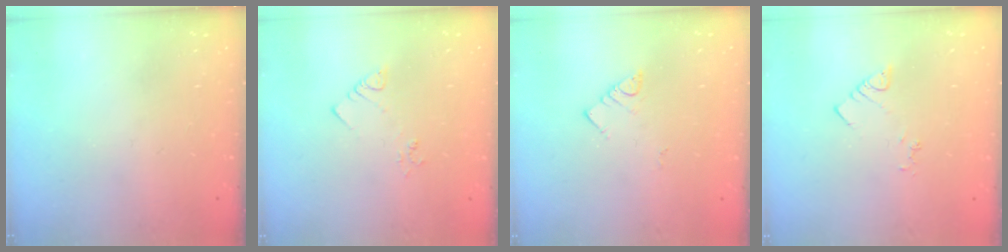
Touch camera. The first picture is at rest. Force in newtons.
{"total": 2.4, "press": 2.4, "slide": 0.4}
{"total": 2.9, "press": 2.9, "slide": 0.3}
{"total": 3.0, "press": 3.0, "slide": 0.4}